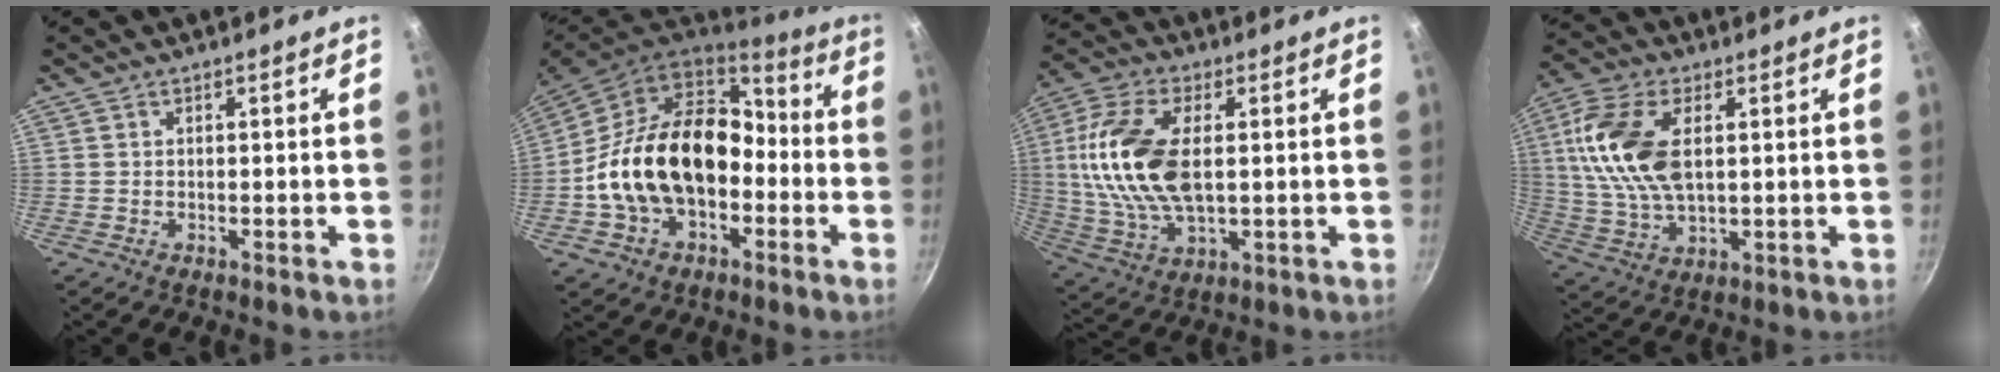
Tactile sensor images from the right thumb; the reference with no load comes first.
{"total": 21.7, "force": [-3.4, 15.0, 15.3], "torque": [-0.244, 0.060, -0.060]}
{"total": 17.7, "force": [2.0, 9.4, 14.9], "torque": [-0.294, 0.003, 0.034]}
{"total": 15.2, "force": [3.0, 8.4, 12.4], "torque": [-0.241, -0.002, 0.056]}